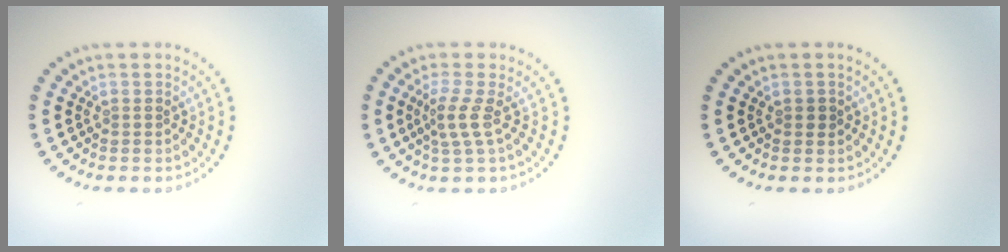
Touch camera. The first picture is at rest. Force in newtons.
{"total": 2.2, "press": 1.5, "slide": 1.6}
{"total": 0.8, "press": 0.8, "slide": 0.1}